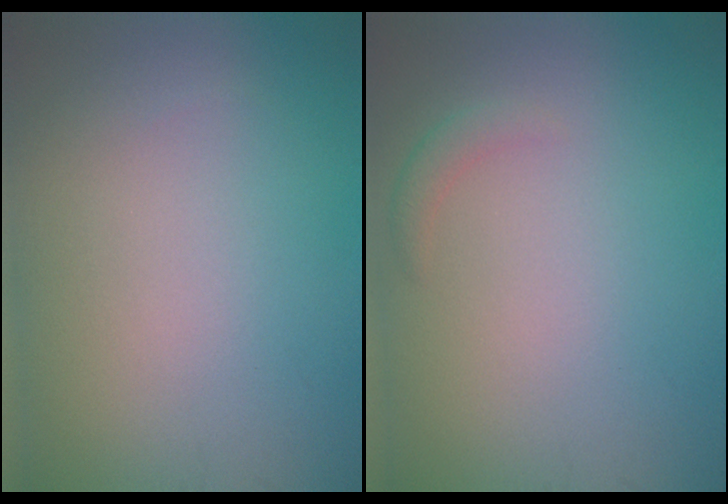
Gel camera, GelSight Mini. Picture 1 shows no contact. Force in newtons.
{"total": 1.0, "press": 1.0, "slide": 0.1}